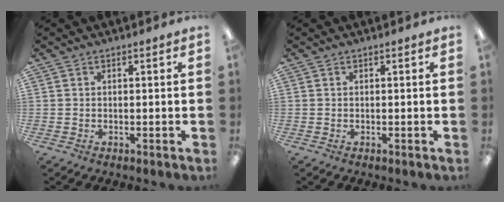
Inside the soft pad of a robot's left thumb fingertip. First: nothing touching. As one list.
[{"total": 0.0}]